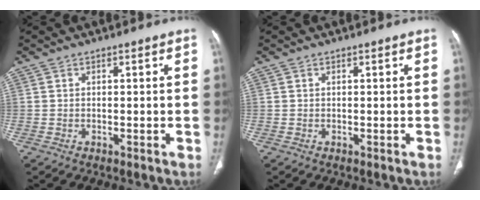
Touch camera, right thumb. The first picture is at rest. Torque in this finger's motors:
{"motor_torque": [-0.05, -0.13, -0.26, -0.09, 0.03]}